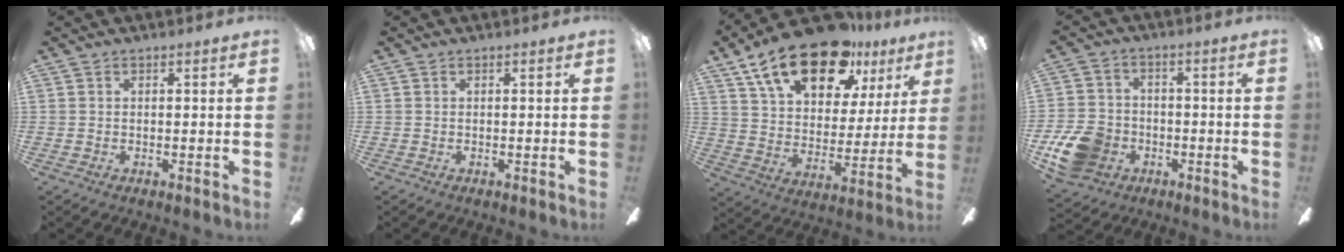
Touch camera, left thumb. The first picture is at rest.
{"total": 0.0}
{"total": 21.4, "force": [14.0, 10.4, 12.5], "torque": [-0.214, -0.070, 0.246]}
{"total": 12.2, "force": [-4.8, 9.5, 6.0], "torque": [-0.132, 0.034, -0.086]}